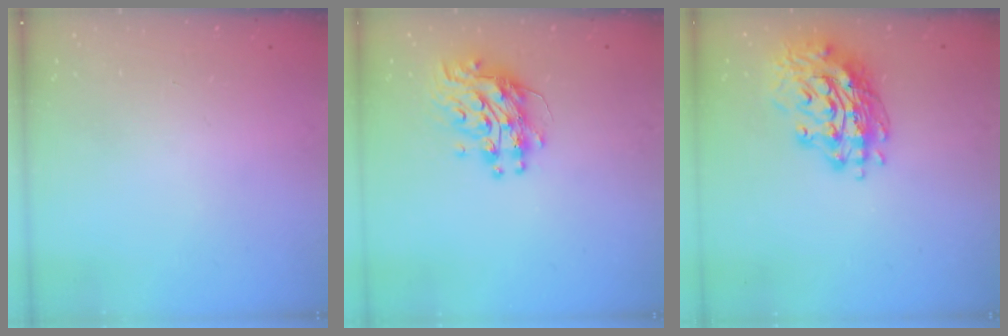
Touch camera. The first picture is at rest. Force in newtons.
{"total": 11.5, "press": 11.5, "slide": 1.0}
{"total": 16.1, "press": 16.0, "slide": 1.7}